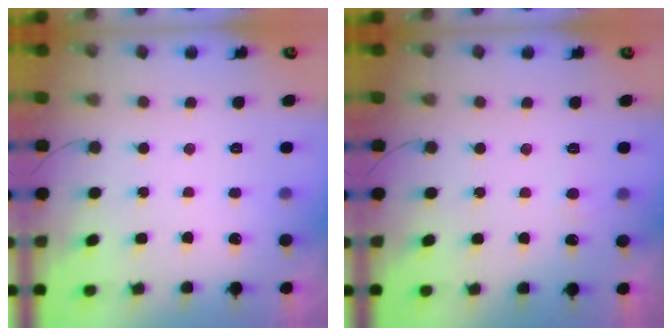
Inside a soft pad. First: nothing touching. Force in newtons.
{"total": 3.7, "press": 3.7, "slide": 0.5}